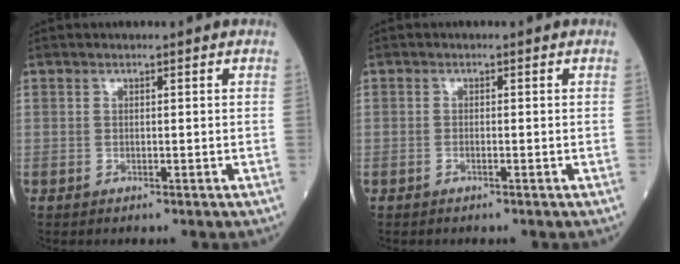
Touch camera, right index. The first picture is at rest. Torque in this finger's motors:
{"motor_torque": [-0.20, -0.09, -0.13, -0.03]}